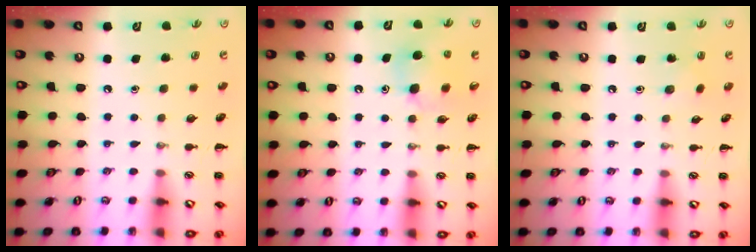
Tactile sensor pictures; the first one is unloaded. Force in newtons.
{"total": 6.5, "press": 6.4, "slide": 1.5}
{"total": 3.8, "press": 3.6, "slide": 1.1}